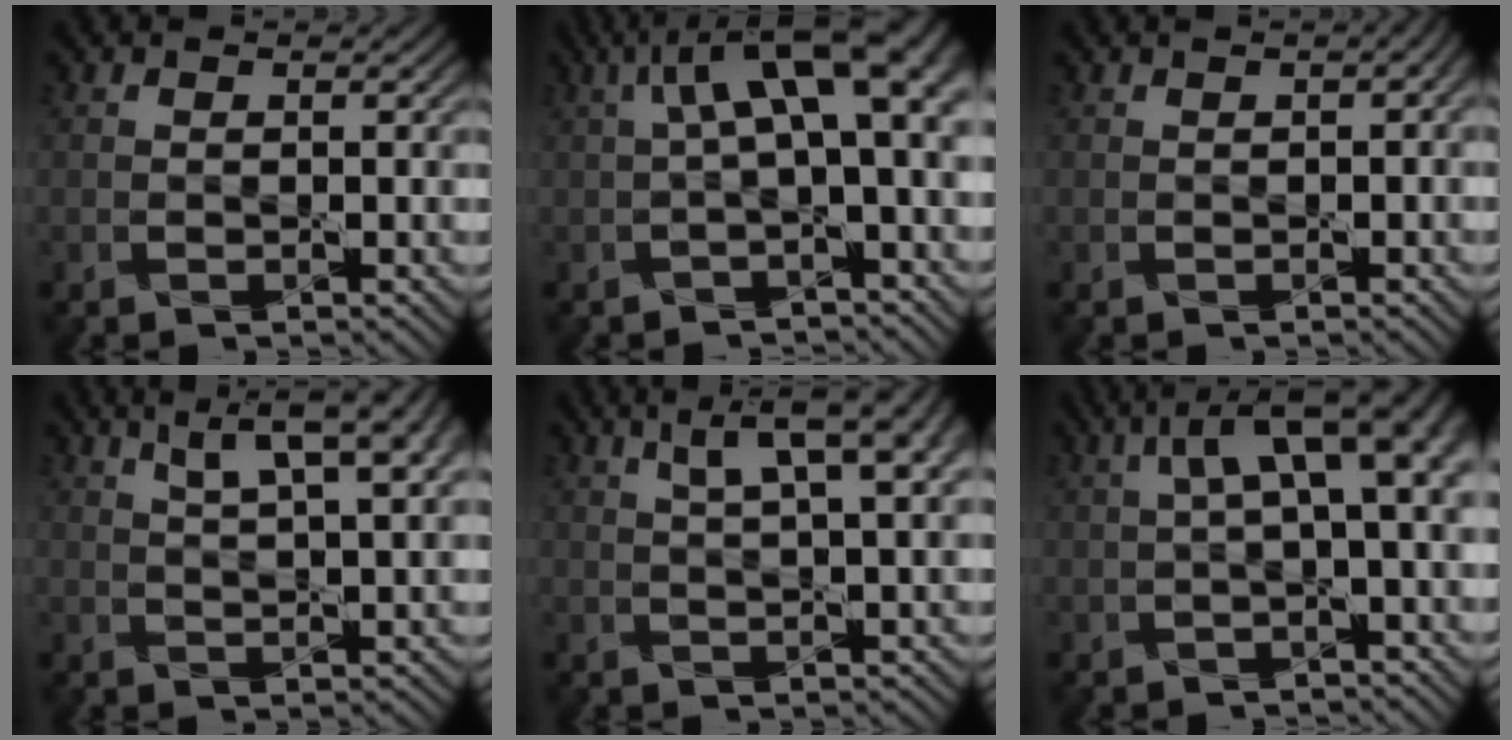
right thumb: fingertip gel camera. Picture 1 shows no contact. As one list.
[{"total": 9.6, "force": [1.7, 3.3, 8.8], "torque": [-0.146, 0.014, 0.028]}, {"total": 1.9, "force": [0.3, 0.7, 1.7], "torque": [-0.026, 0.002, 0.007]}, {"total": 9.1, "force": [5.0, 2.2, 7.3], "torque": [-0.109, 0.023, 0.073]}, {"total": 8.4, "force": [4.0, 1.9, 7.1], "torque": [-0.100, 0.029, 0.060]}, {"total": 7.6, "force": [1.4, 2.3, 7.1], "torque": [-0.116, 0.018, 0.022]}]